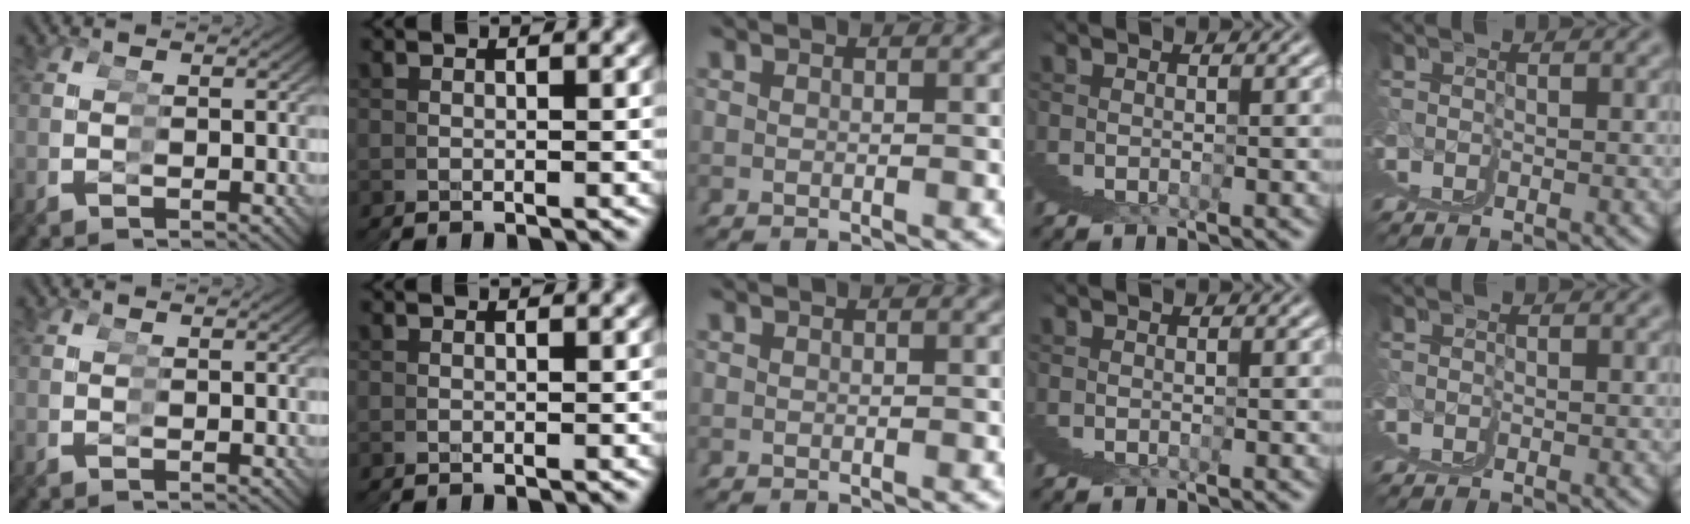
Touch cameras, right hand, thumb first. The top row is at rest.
{}